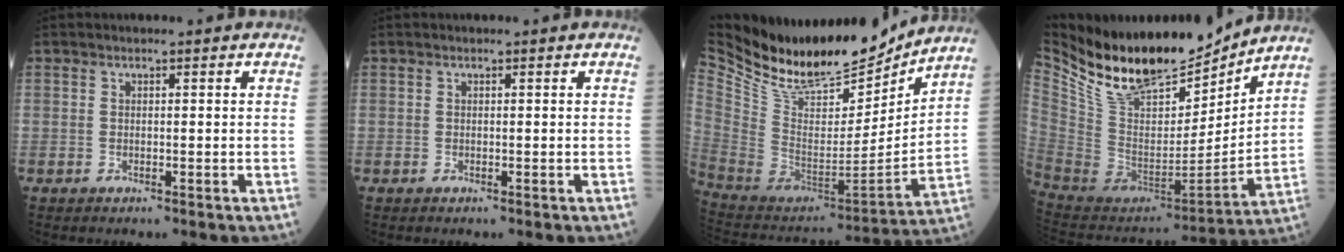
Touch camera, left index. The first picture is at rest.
{"total": 0.0}
{"total": 27.6, "force": [23.3, 8.3, 12.1], "torque": [-0.256, -0.021, 0.388]}
{"total": 19.6, "force": [16.5, 5.7, 8.8], "torque": [-0.163, -0.021, 0.302]}